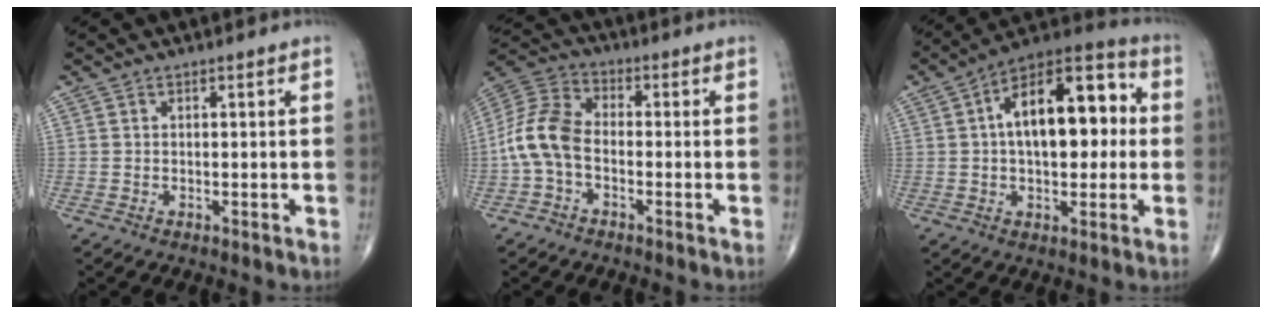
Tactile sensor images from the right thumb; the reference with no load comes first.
{"total": 9.9, "force": [-2.0, 6.2, 7.4], "torque": [-0.151, 0.030, -0.054]}
{"total": 18.7, "force": [2.1, 9.8, 15.8], "torque": [-0.215, 0.036, 0.024]}